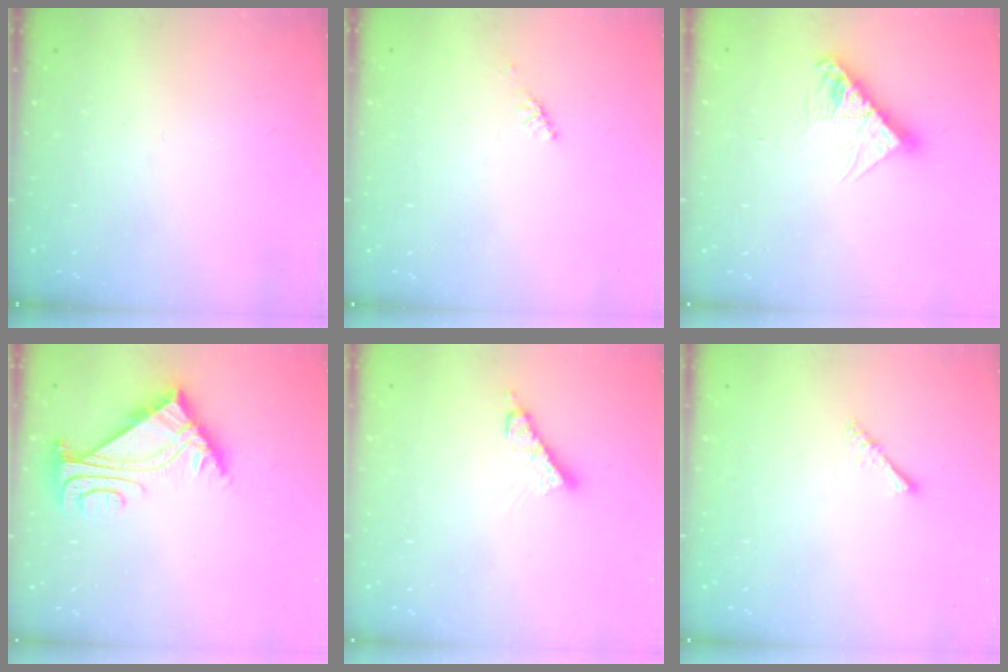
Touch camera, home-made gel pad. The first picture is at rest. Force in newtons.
{"total": 2.4, "press": 2.3, "slide": 0.7}
{"total": 10.8, "press": 10.8, "slide": 1.0}
{"total": 5.2, "press": 5.1, "slide": 0.7}
{"total": 6.1, "press": 6.1, "slide": 0.4}
{"total": 1.4, "press": 1.3, "slide": 0.3}